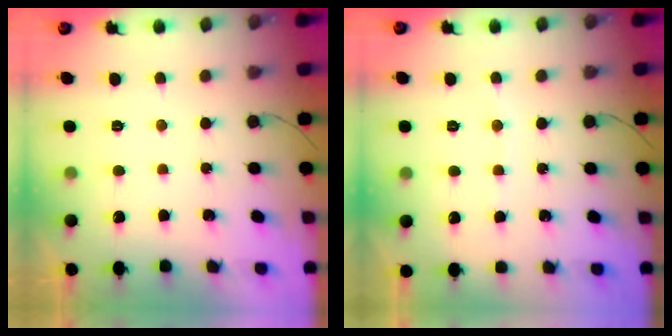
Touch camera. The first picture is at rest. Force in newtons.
{"total": 3.9, "press": 3.8, "slide": 0.3}